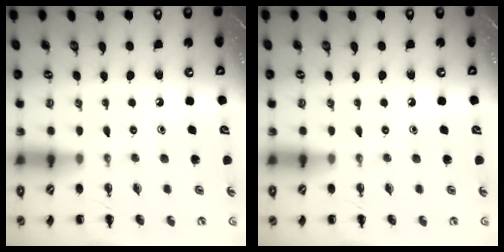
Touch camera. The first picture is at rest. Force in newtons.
{"total": 0.0}